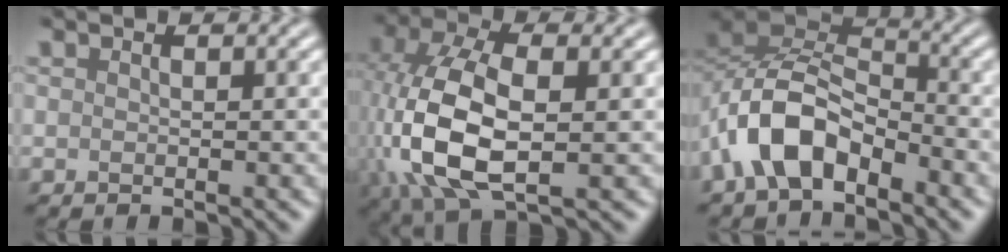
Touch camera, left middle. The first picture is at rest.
{"total": 10.2, "force": [-0.8, 5.4, 8.6], "torque": [-0.200, 0.001, -0.017]}
{"total": 6.6, "force": [-3.4, 3.6, 4.3], "torque": [-0.072, 0.012, -0.072]}